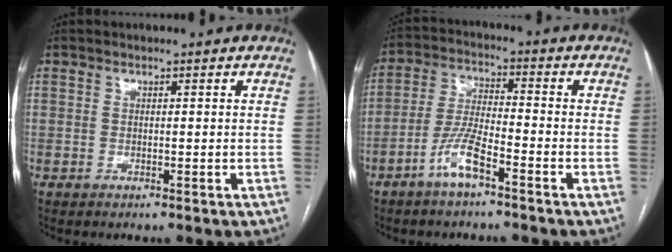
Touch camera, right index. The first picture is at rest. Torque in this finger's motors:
{"motor_torque": [0.29, -0.12, 0.07, 0.01]}